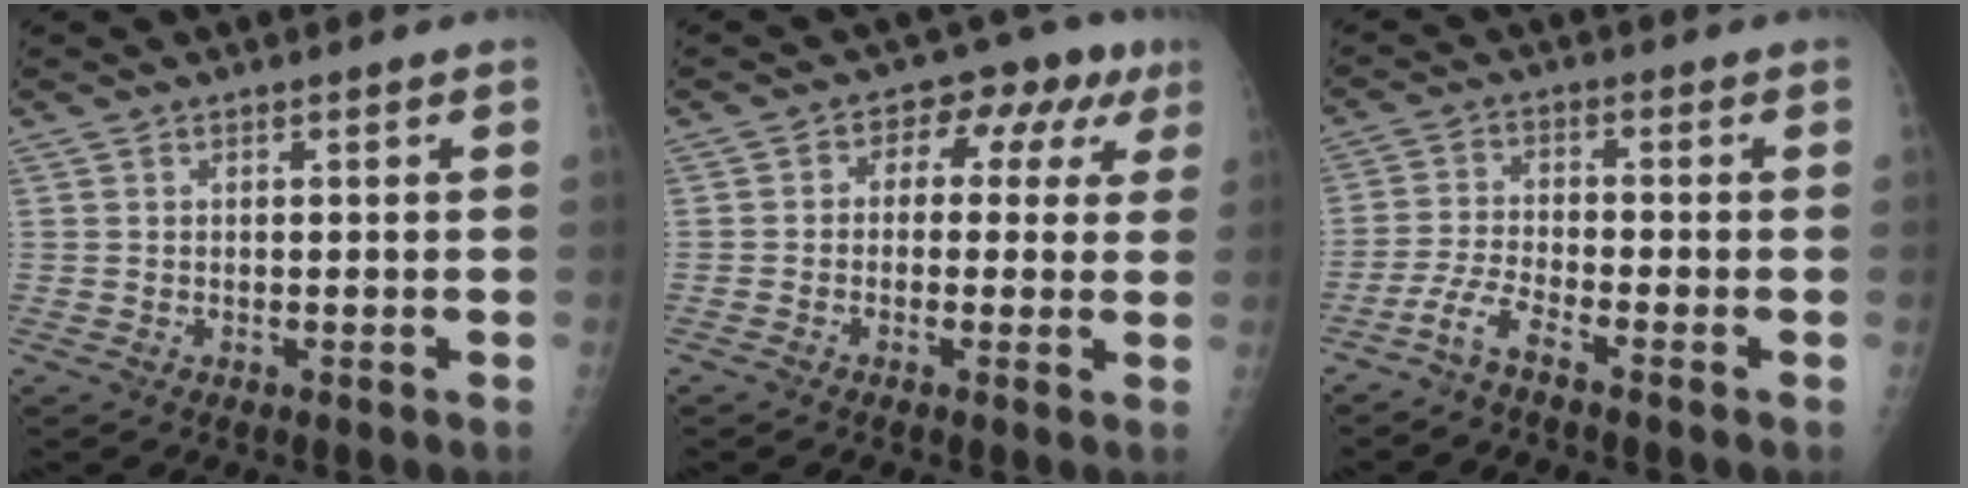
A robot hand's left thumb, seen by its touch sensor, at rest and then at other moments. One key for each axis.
{"total": 8.6, "fx": 2.0, "fy": 5.9, "fz": 5.9, "tx": -0.025, "ty": 0.033, "tz": 0.015}
{"total": 4.3, "fx": -3.5, "fy": 0.1, "fz": 2.5, "tx": -0.067, "ty": 0.012, "tz": -0.079}